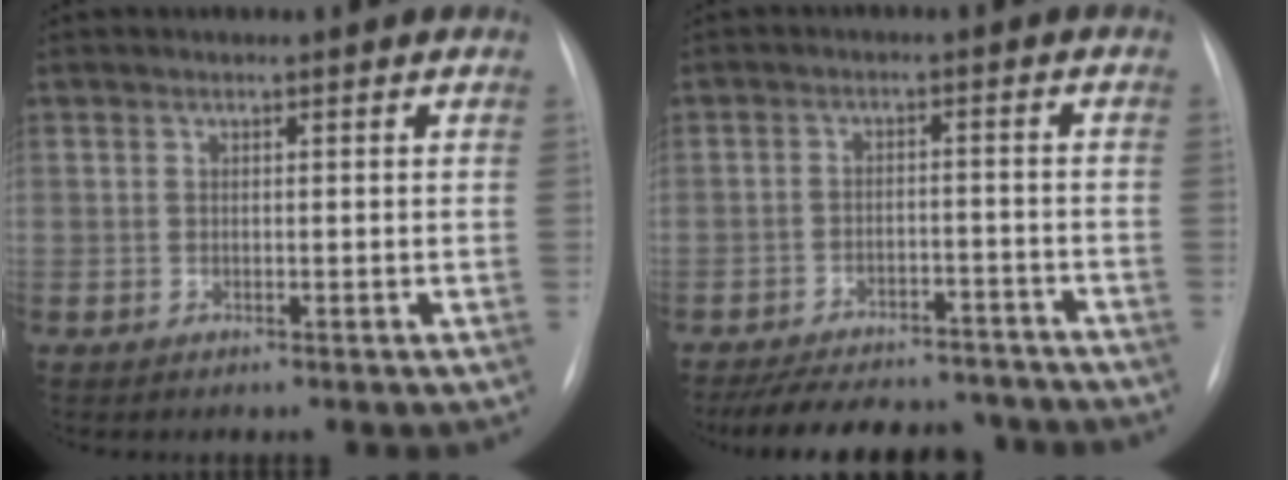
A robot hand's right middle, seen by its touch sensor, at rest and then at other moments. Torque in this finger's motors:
{"motor_torque": [1.03, -1.11, 0.29, 0.05]}